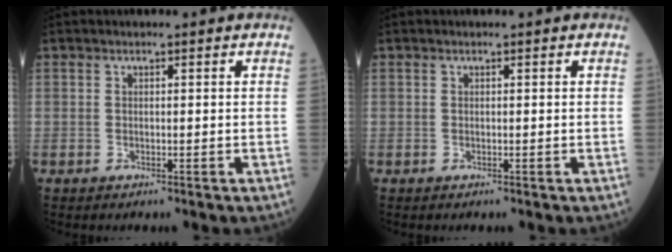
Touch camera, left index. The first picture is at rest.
{"total": 0.0}